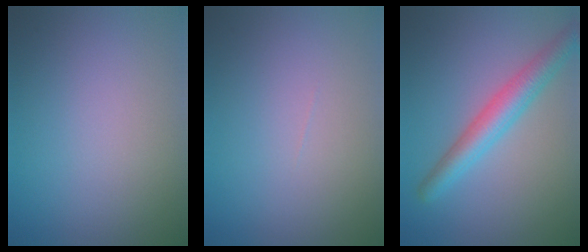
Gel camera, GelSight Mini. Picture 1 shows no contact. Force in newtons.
{"total": 0.0}
{"total": 4.2, "press": 4.2, "slide": 0.2}